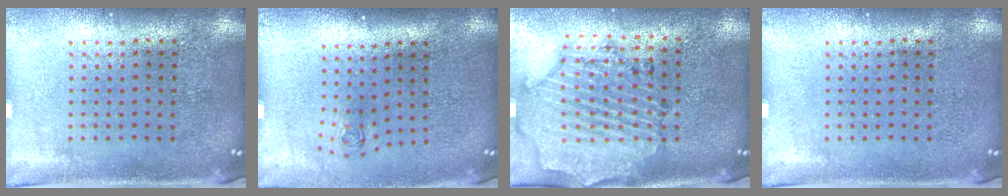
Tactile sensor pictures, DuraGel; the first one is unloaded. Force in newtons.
{"total": 0.7, "press": 0.3, "slide": 0.6}
{"total": 1.7, "press": 1.6, "slide": 0.3}
{"total": 0.0}